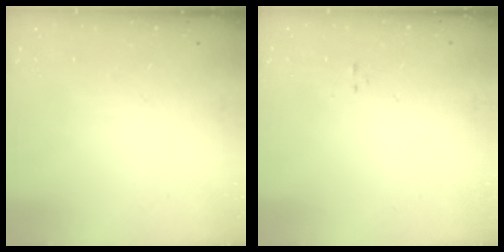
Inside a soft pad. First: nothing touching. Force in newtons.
{"total": 0.0}